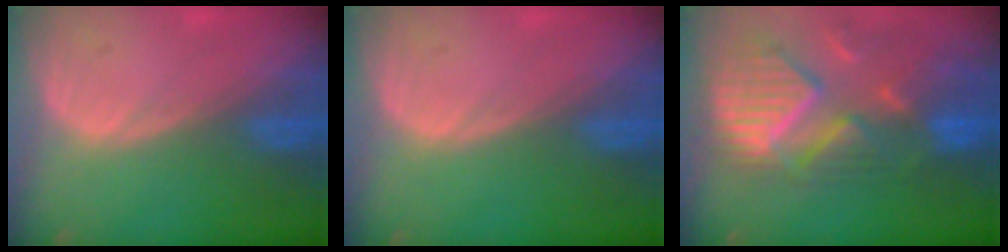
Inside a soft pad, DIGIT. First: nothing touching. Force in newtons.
{"total": 0.0}
{"total": 12.3, "press": 10.6, "slide": 6.2}